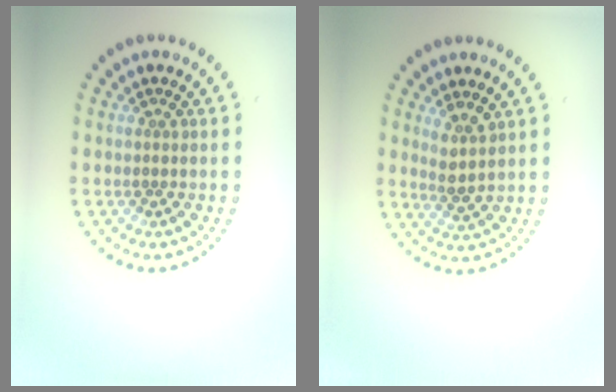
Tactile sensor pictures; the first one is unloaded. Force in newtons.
{"total": 2.1, "press": 1.7, "slide": 1.2}